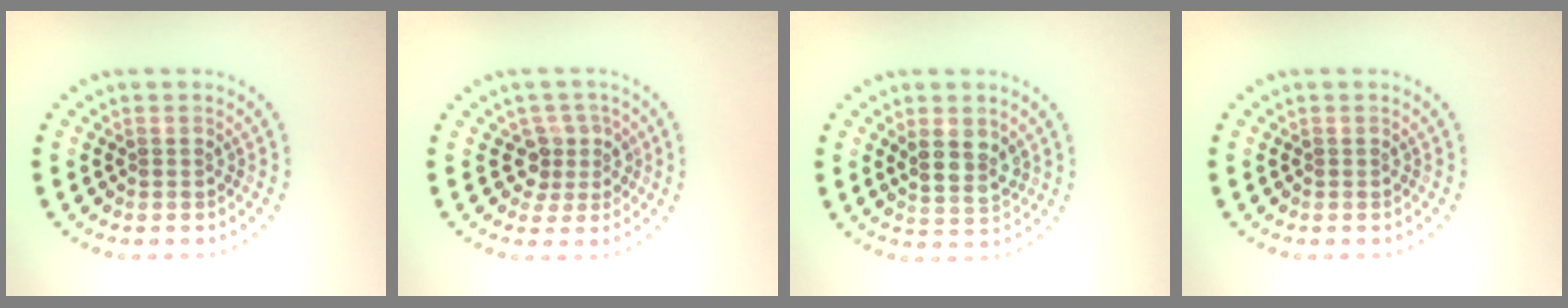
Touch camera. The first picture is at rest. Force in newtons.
{"total": 2.5, "press": 1.9, "slide": 1.6}
{"total": 2.8, "press": 2.6, "slide": 1.1}
{"total": 0.0}